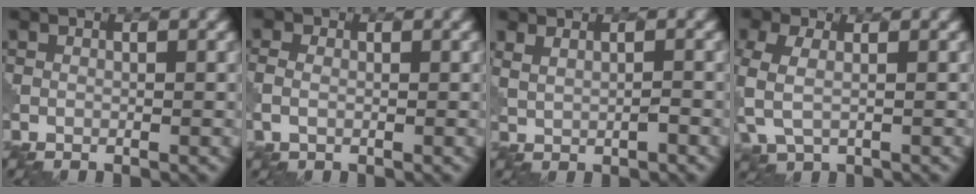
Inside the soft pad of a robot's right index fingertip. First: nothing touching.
{"total": 1.7, "force": [-0.2, 1.2, 1.1], "torque": [-0.027, 0.002, -0.008]}
{"total": 1.6, "force": [0.7, 0.9, 1.2], "torque": [-0.029, -0.003, 0.017]}
{"total": 4.4, "force": [-0.5, 2.7, 3.5], "torque": [-0.099, -0.002, -0.011]}